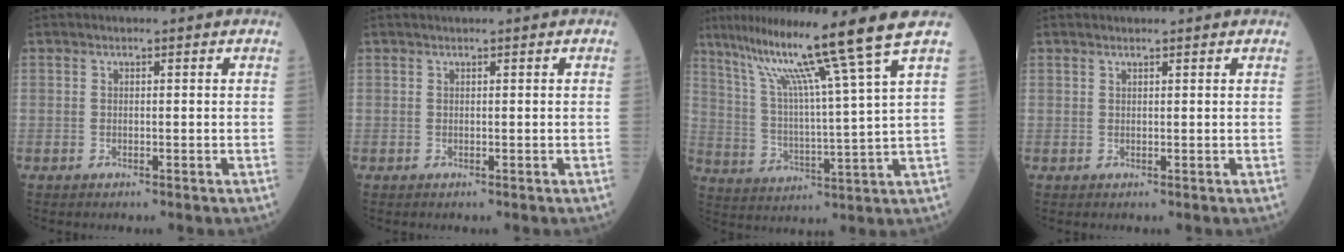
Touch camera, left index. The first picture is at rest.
{"total": 0.6, "force": [0.5, -0.1, 0.2], "torque": [-0.005, 0.008, 0.014]}
{"total": 16.1, "force": [11.5, -3.2, 10.8], "torque": [-0.175, -0.006, 0.186]}
{"total": 0.9, "force": [0.8, 0.3, 0.1], "torque": [-0.011, 0.008, 0.015]}